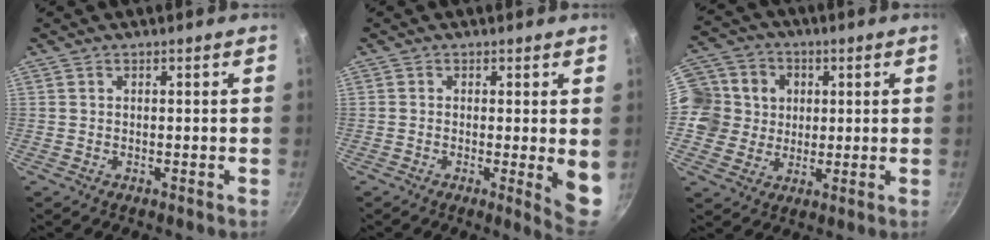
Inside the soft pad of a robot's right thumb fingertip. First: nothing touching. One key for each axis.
{"total": 6.2, "fx": -0.3, "fy": 1.1, "fz": 6.1, "tx": -0.075, "ty": -0.015, "tz": -0.005}
{"total": 12.6, "fx": 1.9, "fy": 11.7, "fz": 4.4, "tx": -0.058, "ty": 0.015, "tz": 0.024}